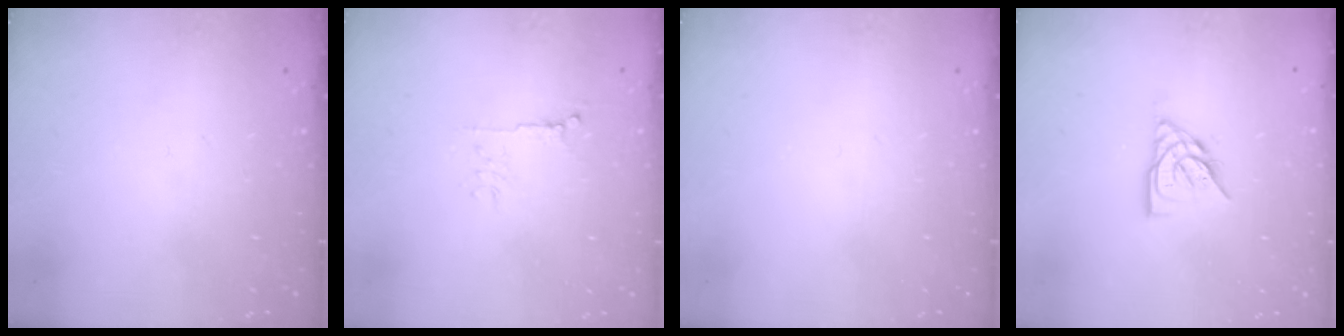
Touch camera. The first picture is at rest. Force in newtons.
{"total": 5.4, "press": 5.3, "slide": 0.7}
{"total": 0.0}
{"total": 8.2, "press": 8.1, "slide": 0.6}